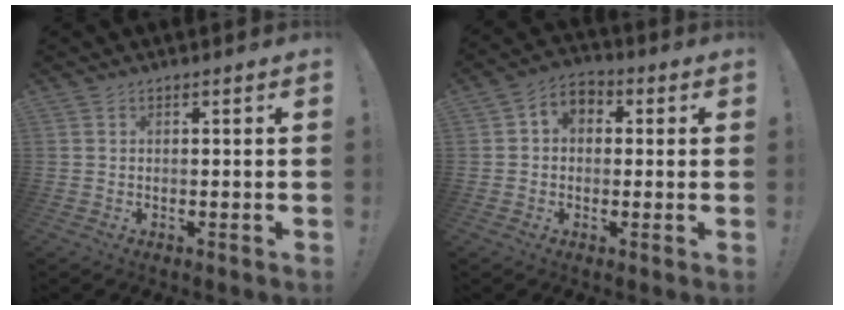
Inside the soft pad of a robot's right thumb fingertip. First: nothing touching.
{"total": 5.2, "force": [-0.1, 4.4, 2.6], "torque": [-0.036, 0.008, 0.000]}